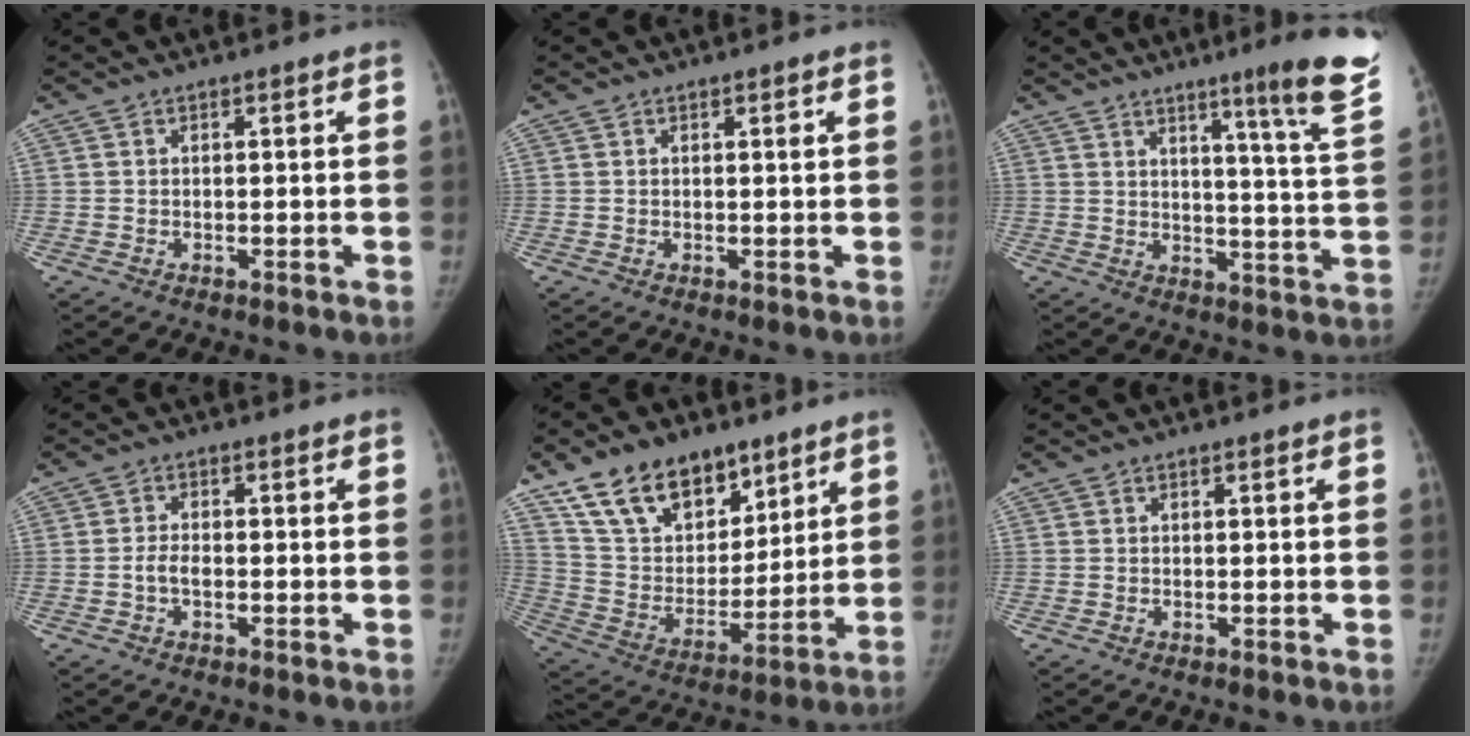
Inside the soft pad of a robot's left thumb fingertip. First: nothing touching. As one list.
[{"total": 0.7, "force": [0.3, 0.1, 0.6], "torque": [-0.011, -0.001, 0.005]}, {"total": 15.3, "force": [9.8, -0.1, 11.7], "torque": [-0.142, -0.072, 0.123]}, {"total": 2.4, "force": [-0.7, 1.3, 1.8], "torque": [-0.033, 0.011, -0.016]}, {"total": 19.2, "force": [12.7, 11.1, 9.1], "torque": [-0.110, -0.050, 0.234]}, {"total": 0.0}]